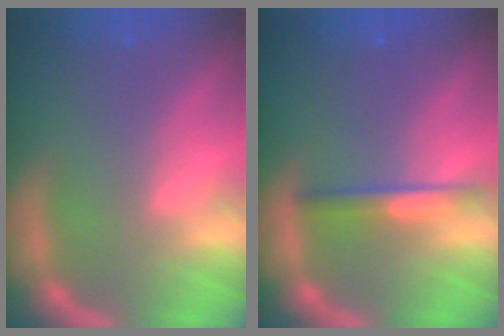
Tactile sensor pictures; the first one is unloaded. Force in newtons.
{"total": 2.4}